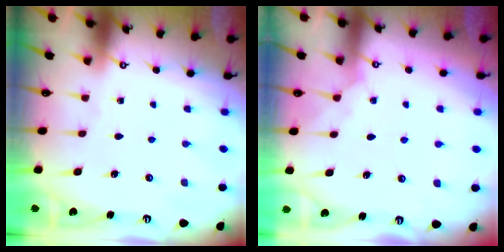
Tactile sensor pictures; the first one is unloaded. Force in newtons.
{"total": 3.8, "press": 3.7, "slide": 0.5}